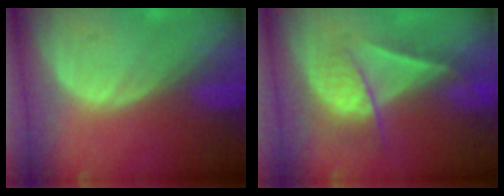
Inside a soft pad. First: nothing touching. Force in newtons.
{"total": 7.2, "press": 6.0, "slide": 3.9}